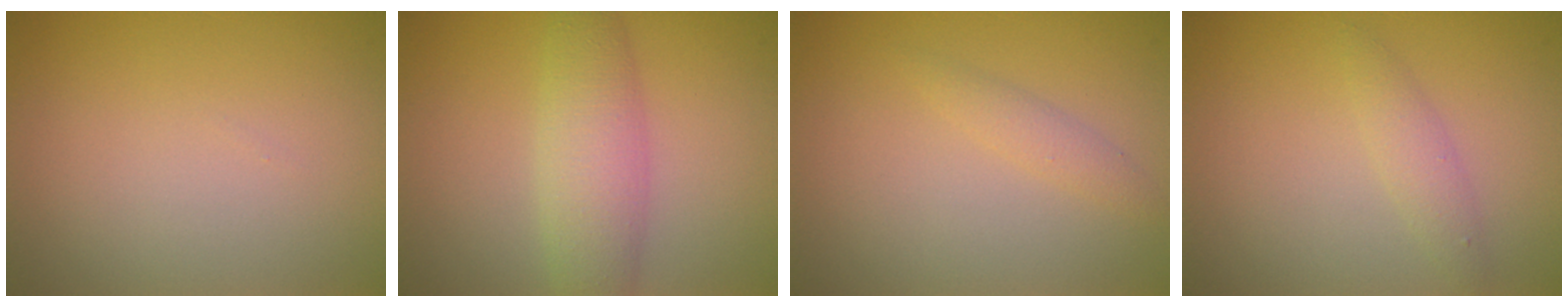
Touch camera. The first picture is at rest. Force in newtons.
{"total": 4.3, "press": 4.3, "slide": 0.1}
{"total": 1.3, "press": 1.3, "slide": 0.0}
{"total": 1.6, "press": 1.6, "slide": 0.1}